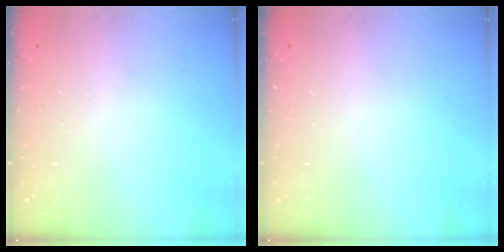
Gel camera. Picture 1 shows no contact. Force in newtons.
{"total": 0.0}